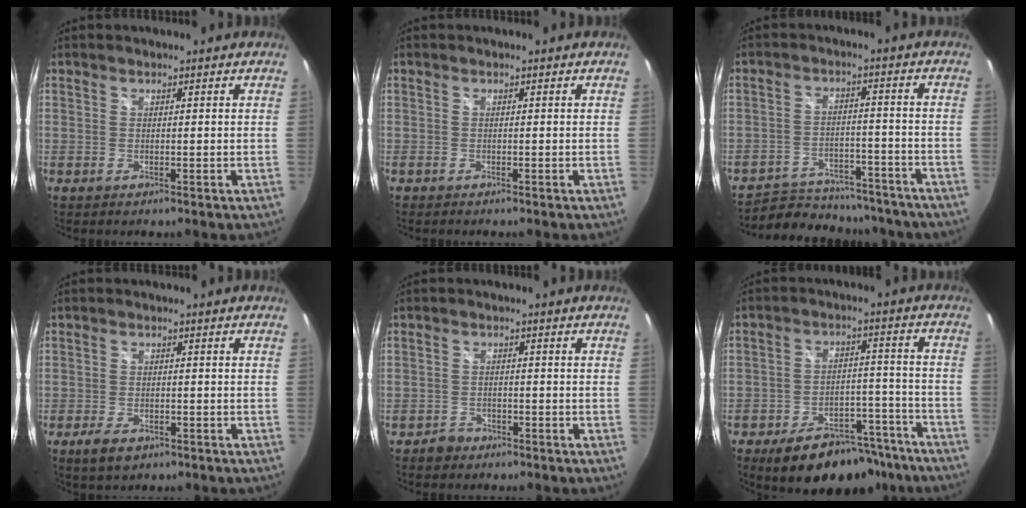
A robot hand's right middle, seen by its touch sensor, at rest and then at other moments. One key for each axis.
{"total": 0.6, "fx": -0.5, "fy": 0.2, "fz": 0.1, "tx": -0.003, "ty": -0.003, "tz": -0.012}
{"total": 19.0, "fx": -16.6, "fy": 6.9, "fz": 6.1, "tx": -0.128, "ty": 0.017, "tz": -0.212}
{"total": 4.2, "fx": -2.5, "fy": 2.1, "fz": 2.6, "tx": -0.062, "ty": -0.011, "tz": -0.043}
{"total": 2.5, "fx": -1.8, "fy": 1.7, "fz": 0.3, "tx": -0.009, "ty": 0.003, "tz": -0.029}
{"total": 15.7, "fx": -12.1, "fy": 7.4, "fz": 6.9, "tx": -0.123, "ty": 0.025, "tz": -0.154}